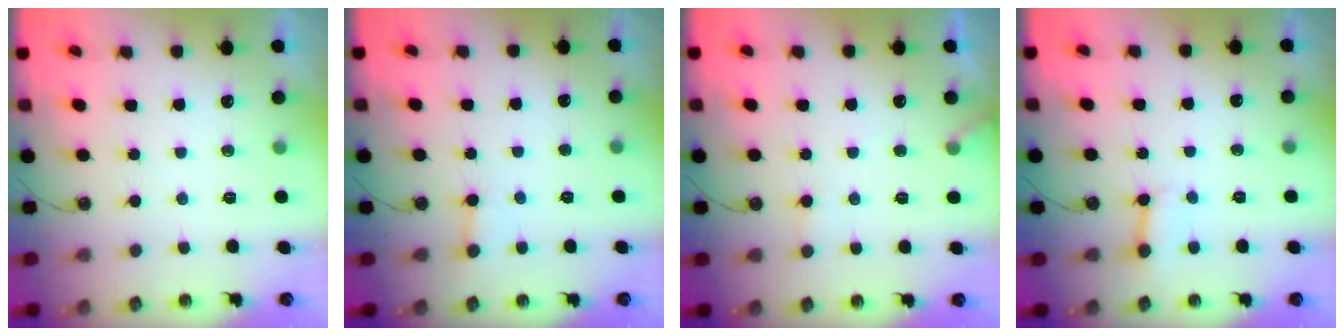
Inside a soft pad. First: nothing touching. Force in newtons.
{"total": 2.4, "press": 2.4, "slide": 0.1}
{"total": 8.1, "press": 8.0, "slide": 0.5}
{"total": 3.8, "press": 3.7, "slide": 0.7}